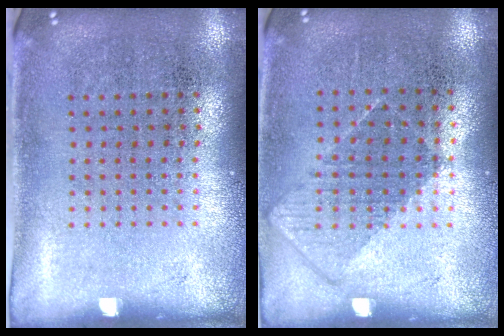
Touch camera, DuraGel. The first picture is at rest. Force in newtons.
{"total": 0.8, "press": 0.7, "slide": 0.4}